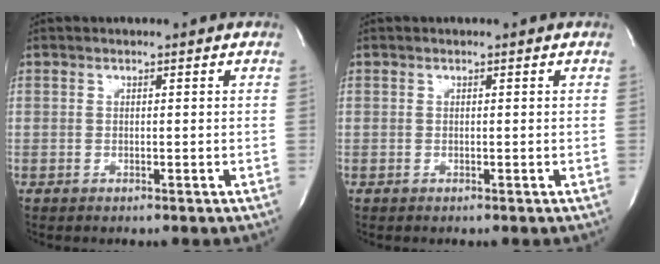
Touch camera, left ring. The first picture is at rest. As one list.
[{"total": 0.0}]